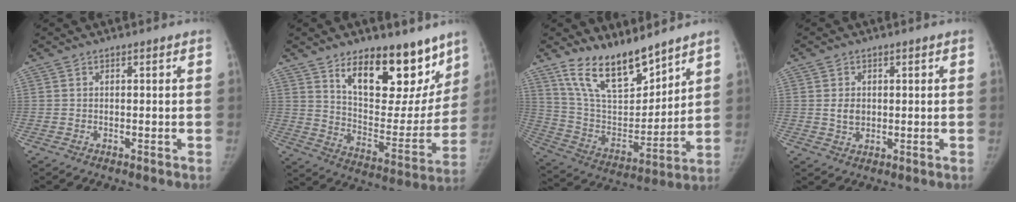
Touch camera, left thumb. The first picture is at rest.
{"total": 21.1, "force": [13.9, 10.0, 12.4], "torque": [-0.114, -0.092, 0.216]}
{"total": 17.2, "force": [13.1, 6.5, 9.0], "torque": [-0.116, -0.078, 0.251]}
{"total": 3.3, "force": [0.4, 2.7, 1.9], "torque": [-0.020, -0.004, 0.012]}